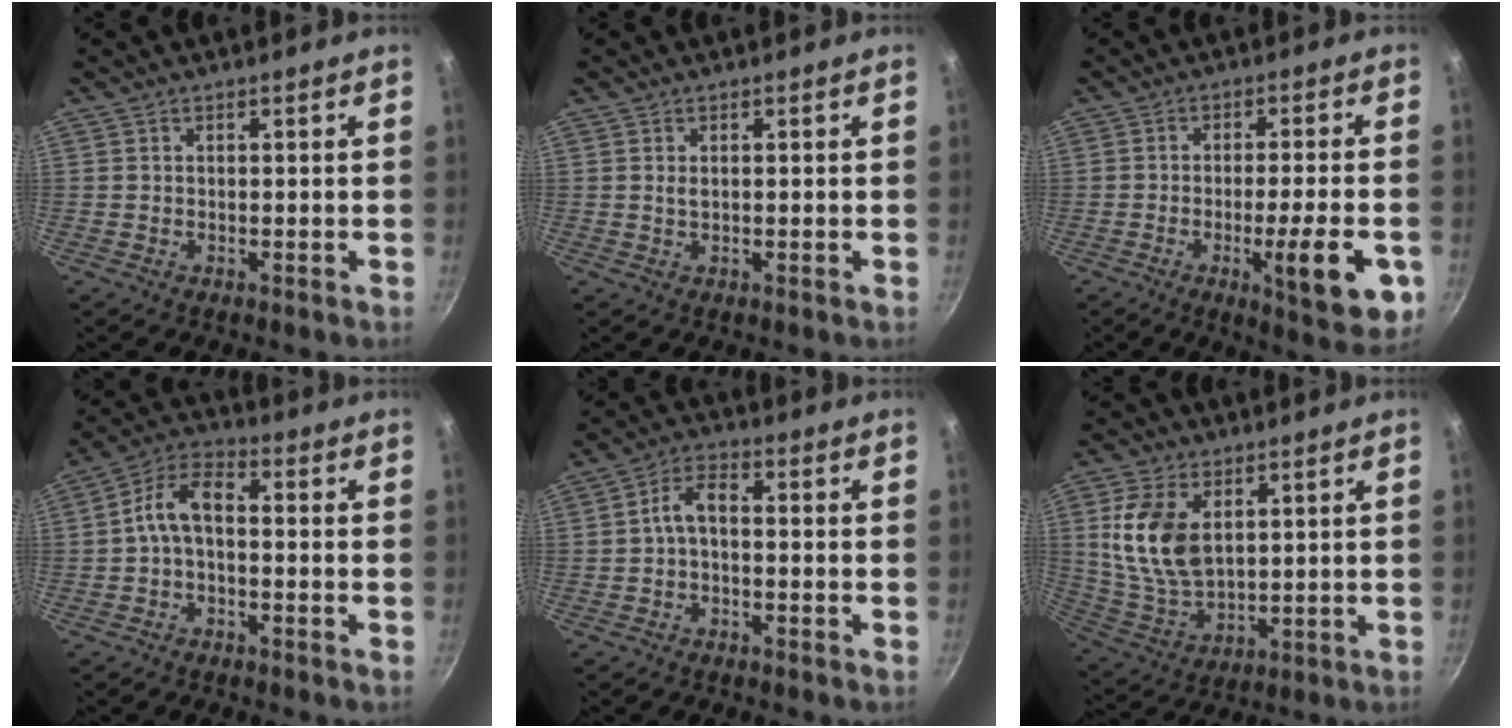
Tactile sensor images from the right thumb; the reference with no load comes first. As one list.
[{"total": 1.0, "force": [0.2, 0.3, 0.9], "torque": [-0.017, -0.001, 0.002]}, {"total": 13.0, "force": [-4.2, 2.6, 12.0], "torque": [-0.154, 0.007, -0.057]}, {"total": 7.0, "force": [-1.2, 3.8, 5.8], "torque": [-0.109, 0.038, -0.031]}, {"total": 4.5, "force": [-1.0, 2.3, 3.7], "torque": [-0.071, 0.028, -0.025]}, {"total": 13.0, "force": [3.6, 7.8, 9.7], "torque": [-0.185, -0.021, 0.082]}]